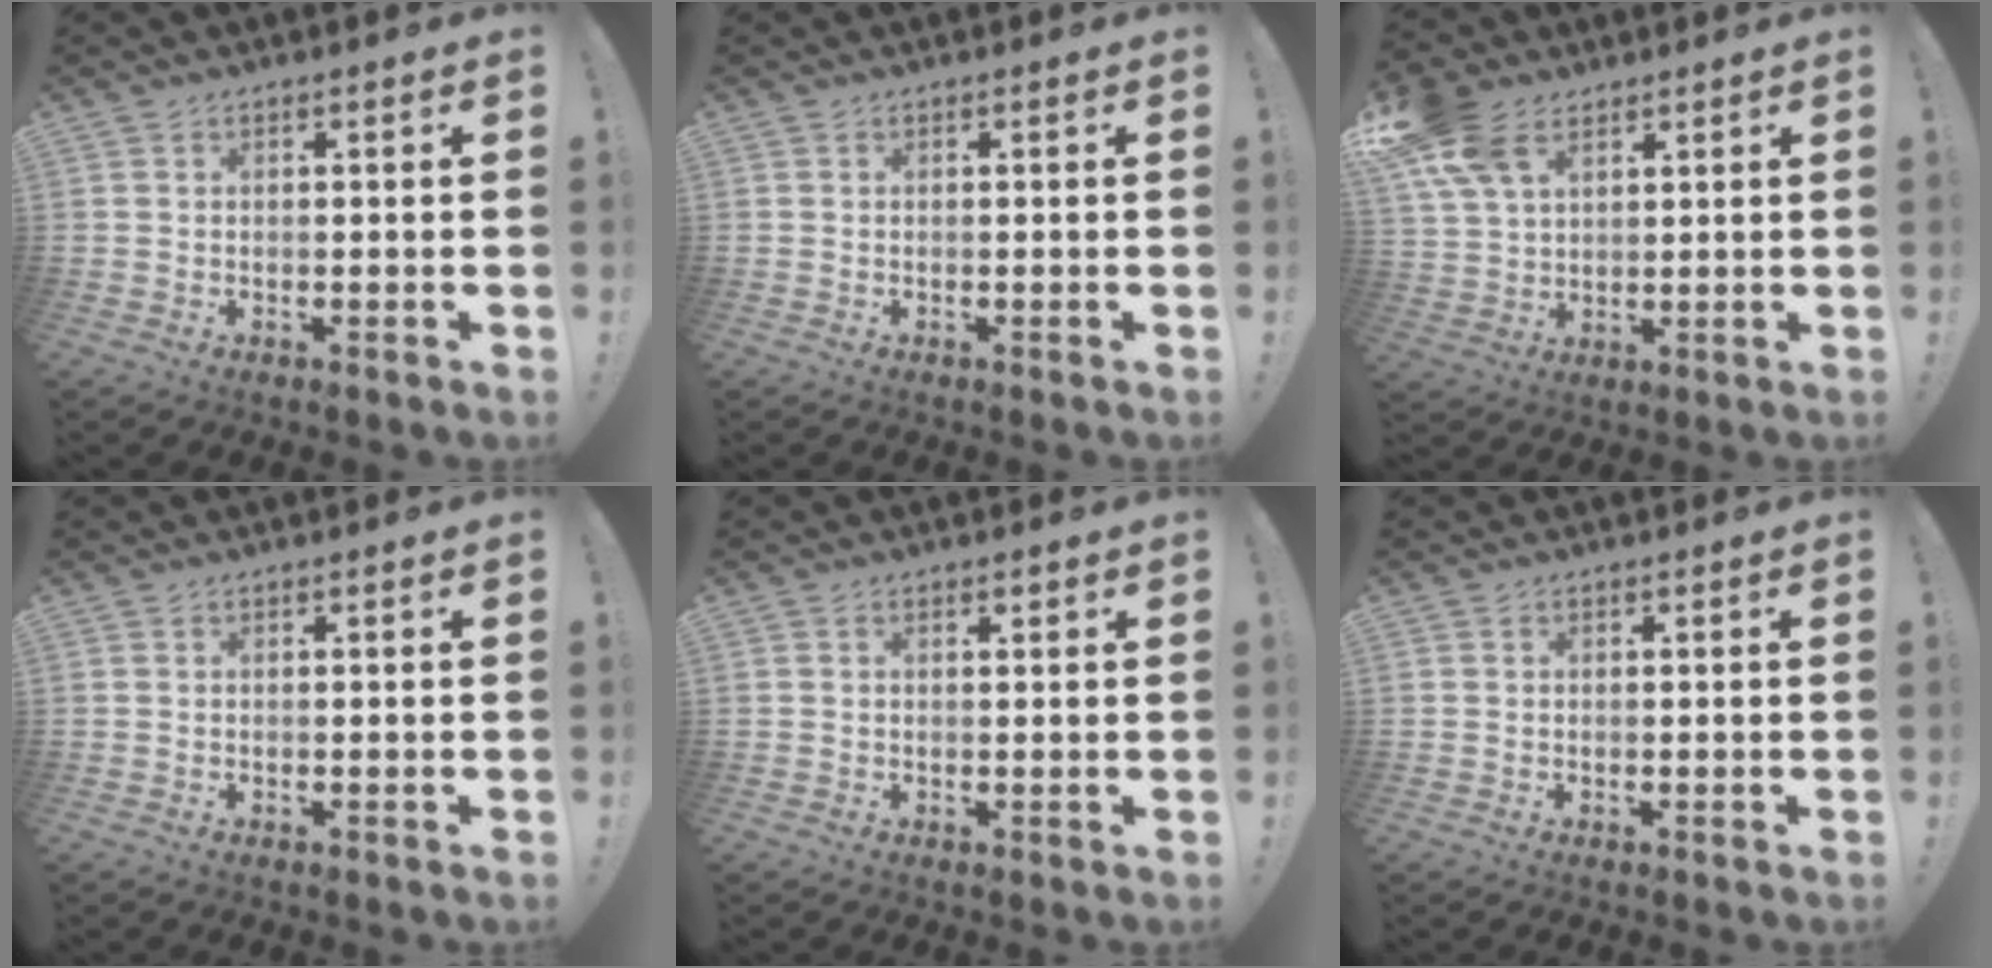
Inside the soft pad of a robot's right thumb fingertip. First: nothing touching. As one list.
[{"total": 0.0}, {"total": 12.1, "force": [6.6, 7.2, 7.1], "torque": [-0.145, -0.025, 0.130]}, {"total": 0.0}, {"total": 0.8, "force": [0.6, 0.3, 0.4], "torque": [-0.003, -0.002, 0.009]}, {"total": 0.0}]